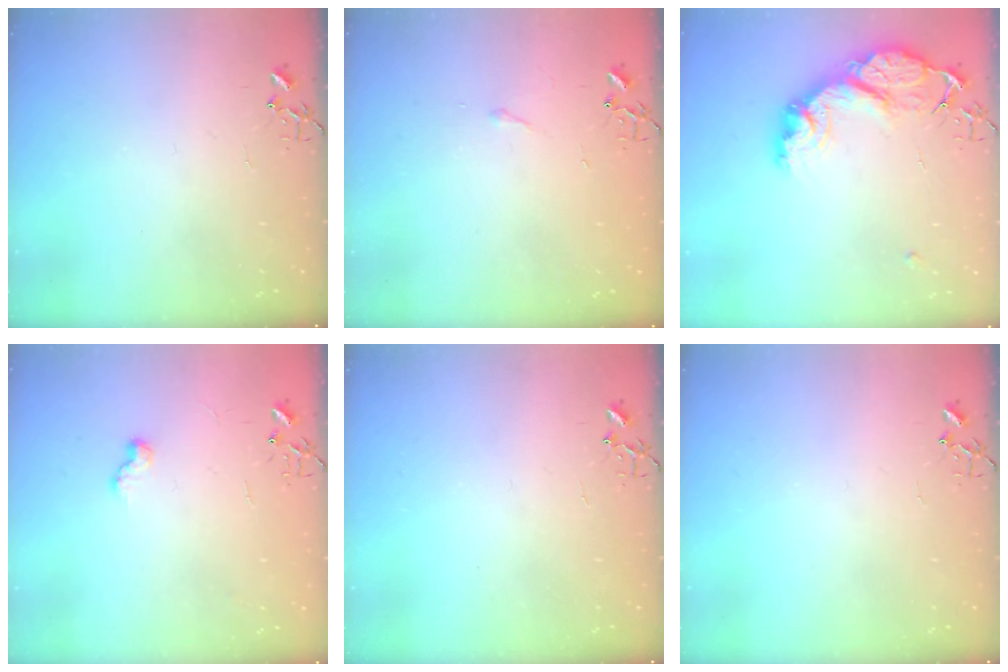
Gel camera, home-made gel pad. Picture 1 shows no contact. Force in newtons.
{"total": 2.9, "press": 2.9, "slide": 0.5}
{"total": 15.8, "press": 15.8, "slide": 1.3}
{"total": 6.4, "press": 6.3, "slide": 0.6}
{"total": 0.0}
{"total": 0.0}